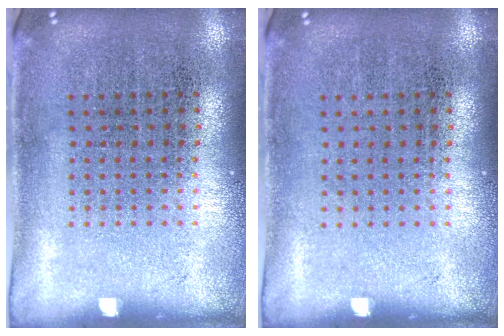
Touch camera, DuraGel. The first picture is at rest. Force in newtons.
{"total": 0.0}